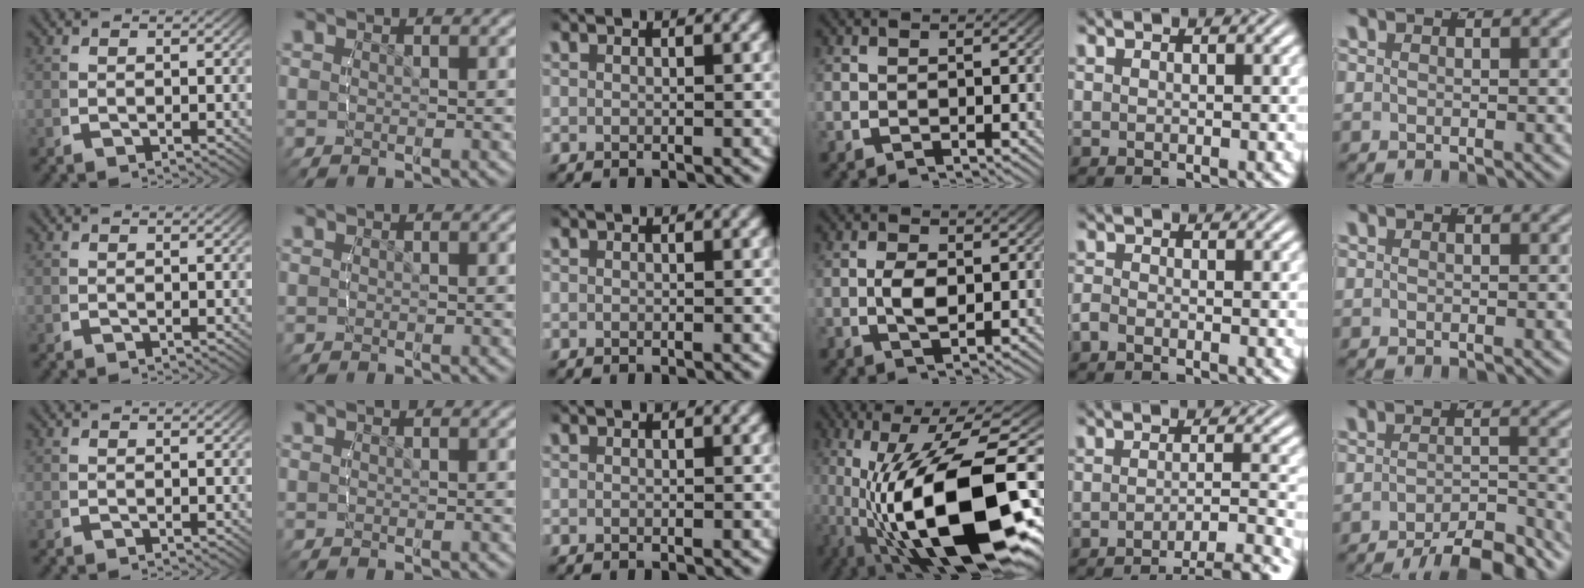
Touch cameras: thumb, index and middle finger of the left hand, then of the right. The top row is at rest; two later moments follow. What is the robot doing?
{"motion": "lift_and_place", "object": "glue stick"}